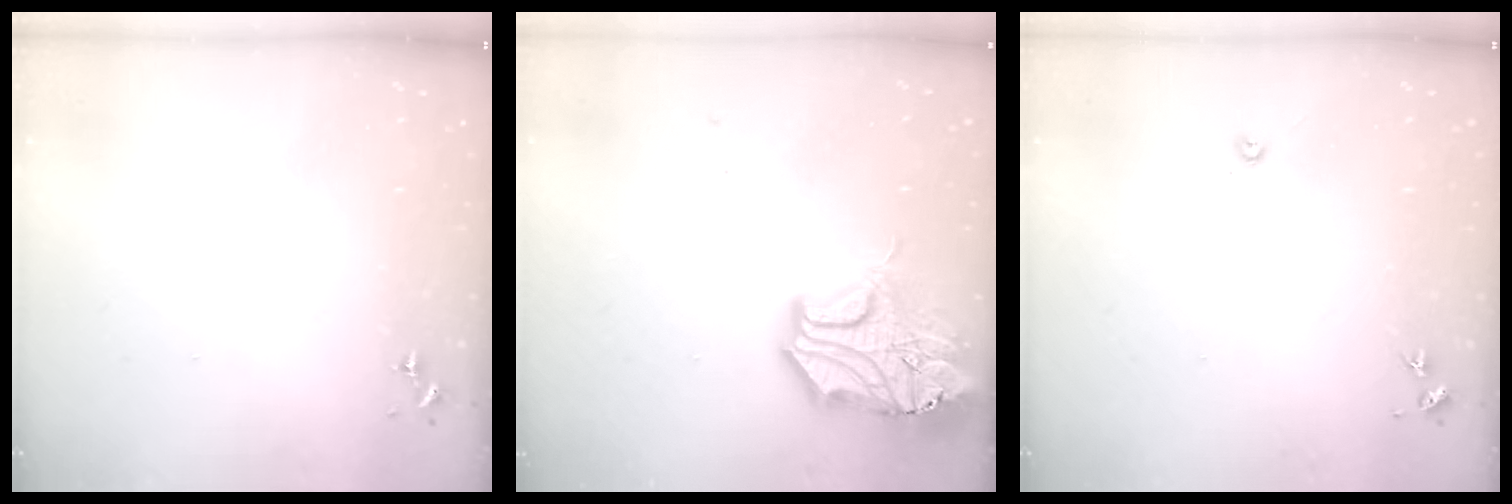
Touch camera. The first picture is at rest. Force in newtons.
{"total": 18.3, "press": 18.2, "slide": 2.4}
{"total": 4.1, "press": 4.1, "slide": 0.4}